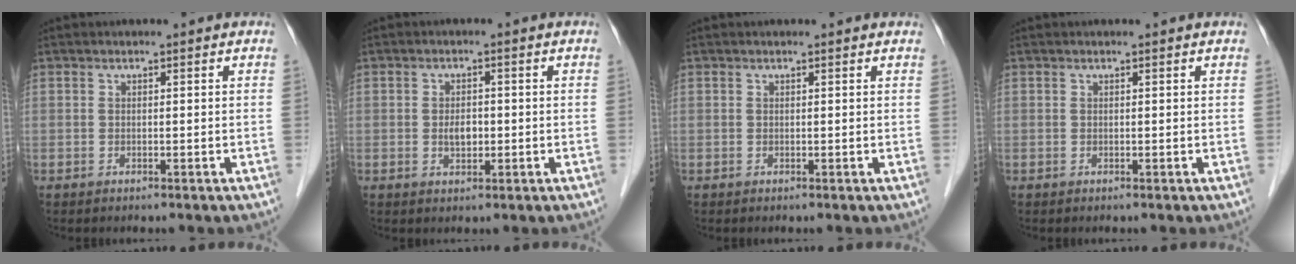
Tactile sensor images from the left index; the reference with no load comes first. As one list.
[{"total": 2.4, "force": [-0.4, 1.4, 2.0], "torque": [-0.036, 0.000, -0.003]}, {"total": 1.5, "force": [1.4, 0.1, 0.3], "torque": [-0.011, 0.010, 0.014]}, {"total": 0.5, "force": [0.5, 0.0, 0.1], "torque": [0.000, 0.005, 0.008]}]